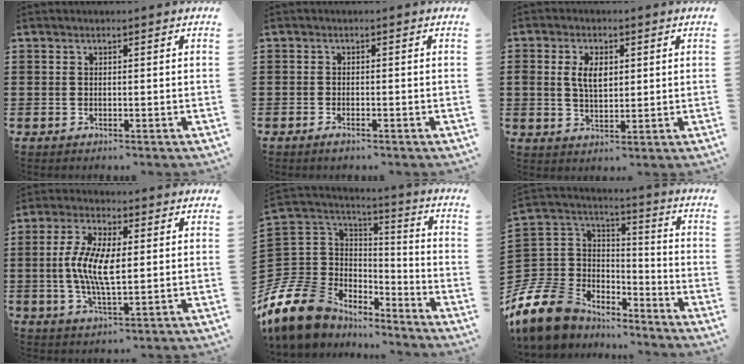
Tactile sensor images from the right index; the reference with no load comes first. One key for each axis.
{"total": 0.9, "fx": -0.8, "fy": 0.3, "fz": 0.3, "tx": -0.009, "ty": -0.005, "tz": -0.016}
{"total": 4.6, "fx": 0.9, "fy": 2.6, "fz": 3.6, "tx": -0.084, "ty": 0.008, "tz": 0.012}
{"total": 8.3, "fx": 0.2, "fy": 3.2, "fz": 7.6, "tx": -0.161, "ty": 0.003, "tz": -0.002}
{"total": 13.7, "fx": -9.0, "fy": 9.3, "fz": 4.6, "tx": -0.146, "ty": 0.023, "tz": -0.171}
{"total": 12.6, "fx": -8.3, "fy": 8.4, "fz": 4.4, "tx": -0.148, "ty": 0.015, "tz": -0.161}